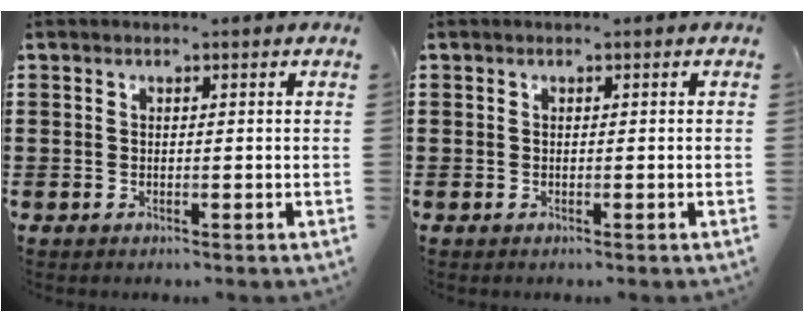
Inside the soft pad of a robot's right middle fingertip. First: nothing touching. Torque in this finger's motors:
{"motor_torque": [-0.03, -0.01, 0.00, -0.01]}